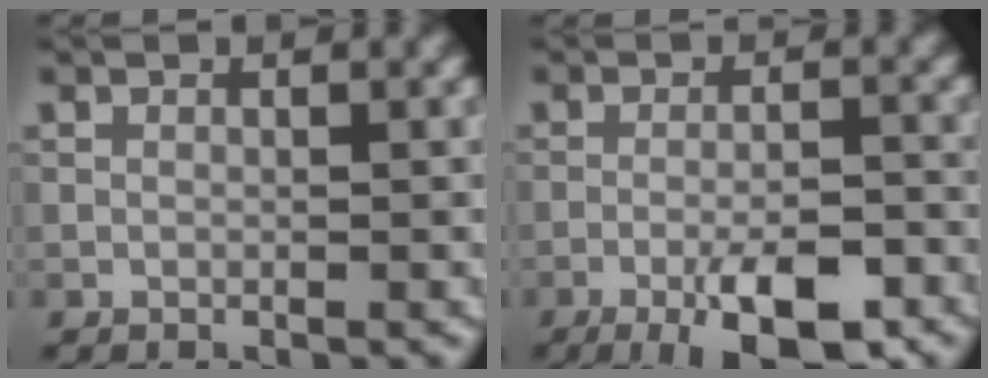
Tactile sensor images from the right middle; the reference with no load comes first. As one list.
[{"total": 6.9, "force": [-3.9, 1.7, 5.5], "torque": [-0.091, 0.000, -0.061]}]